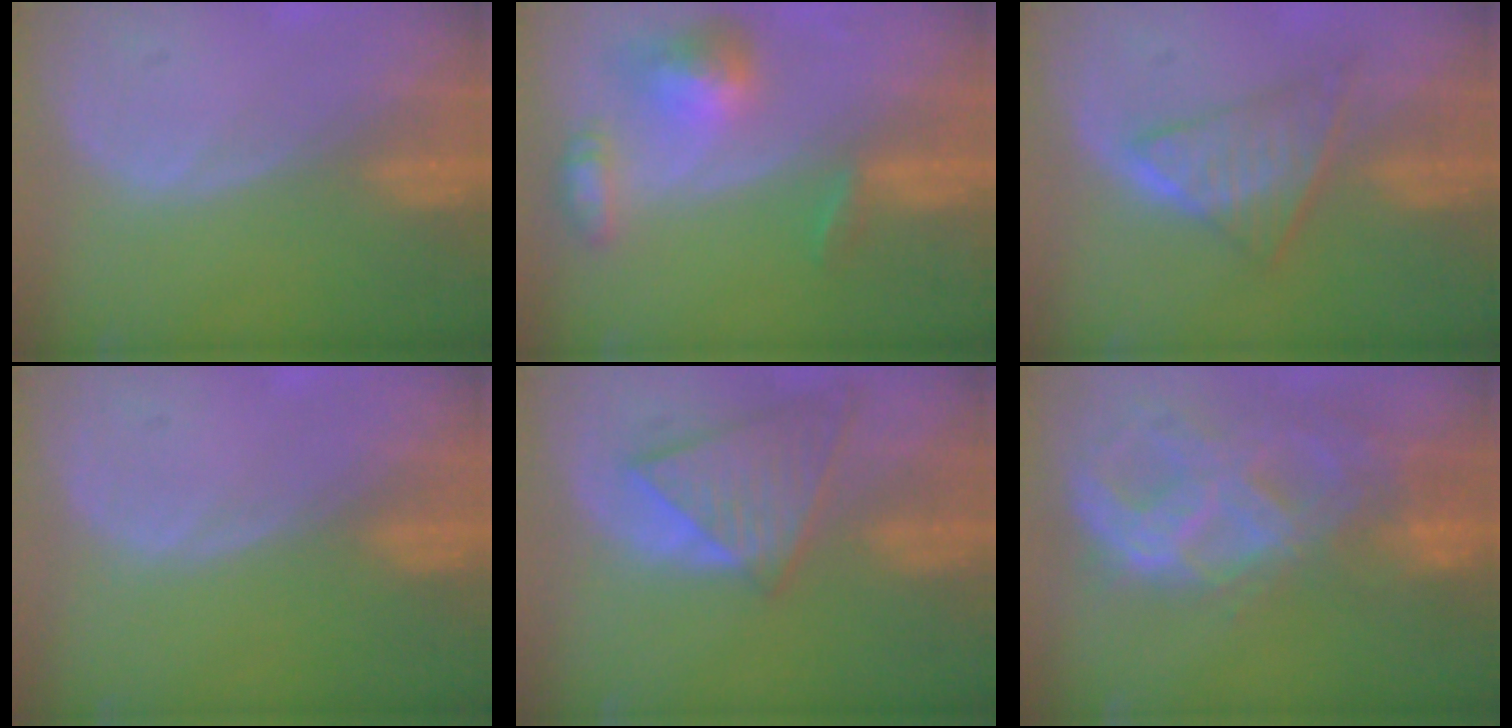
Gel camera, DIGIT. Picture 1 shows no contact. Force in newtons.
{"total": 6.7, "press": 6.3, "slide": 2.5}
{"total": 6.3, "press": 5.7, "slide": 2.7}
{"total": 0.0}
{"total": 8.3, "press": 7.3, "slide": 3.9}
{"total": 11.3, "press": 9.6, "slide": 6.0}